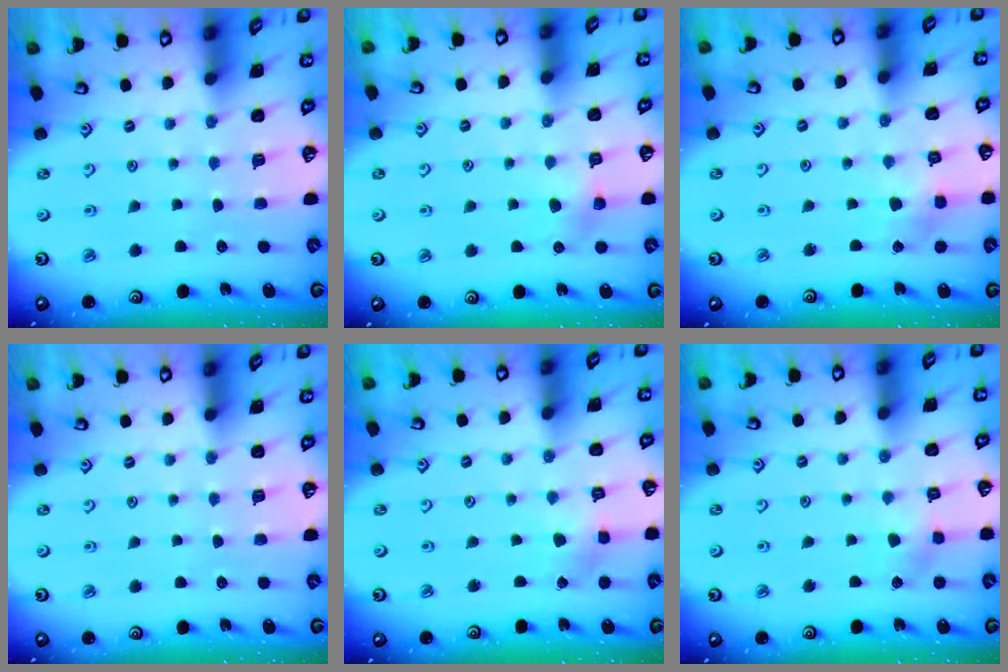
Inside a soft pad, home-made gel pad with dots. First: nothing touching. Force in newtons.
{"total": 5.7, "press": 5.7, "slide": 0.8}
{"total": 3.5, "press": 3.5, "slide": 0.4}
{"total": 0.0}
{"total": 2.3, "press": 2.3, "slide": 0.1}
{"total": 3.7, "press": 3.6, "slide": 0.6}